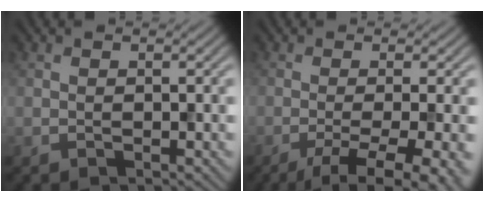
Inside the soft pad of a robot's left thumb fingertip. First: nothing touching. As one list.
[{"total": 7.9, "force": [-3.6, 1.9, 6.7], "torque": [-0.093, -0.007, -0.048]}]